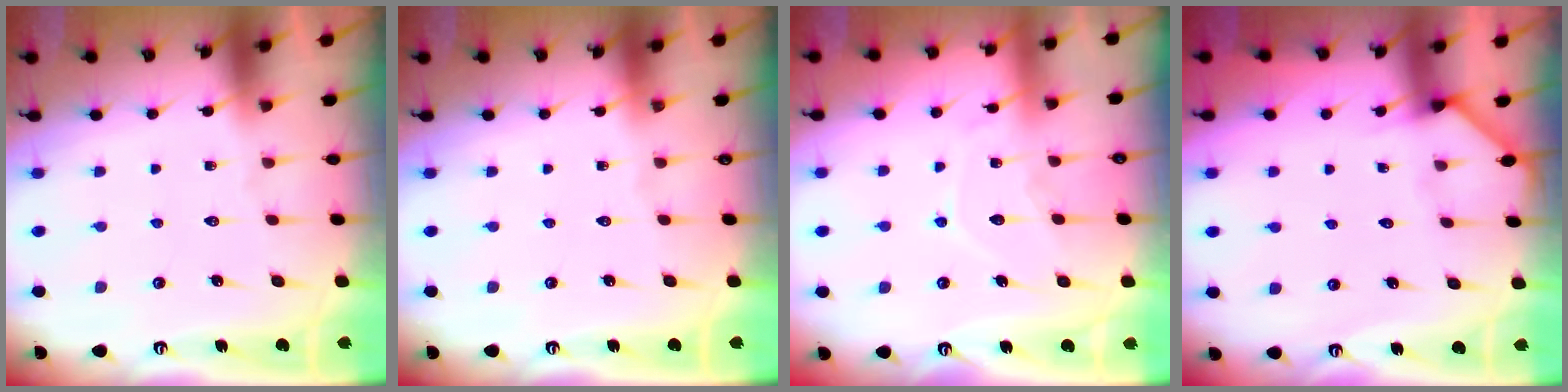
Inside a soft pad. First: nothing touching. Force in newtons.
{"total": 0.0}
{"total": 8.5, "press": 8.5, "slide": 0.9}
{"total": 3.0, "press": 3.0, "slide": 0.2}